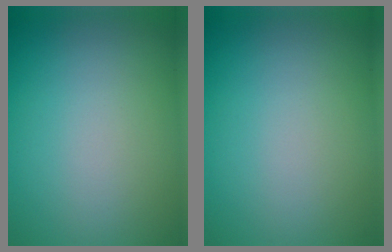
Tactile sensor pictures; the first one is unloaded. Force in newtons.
{"total": 0.0}